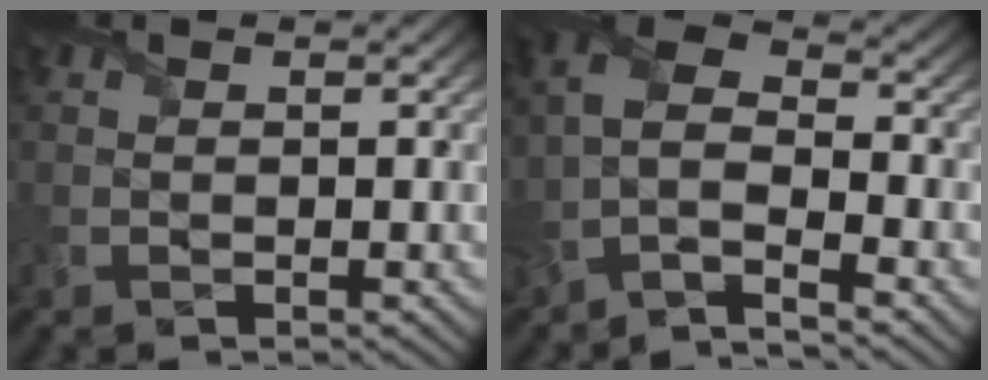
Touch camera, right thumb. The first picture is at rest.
{"total": 6.7, "force": [-4.4, 2.0, 4.7], "torque": [-0.103, 0.008, -0.106]}